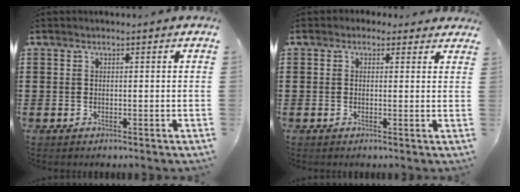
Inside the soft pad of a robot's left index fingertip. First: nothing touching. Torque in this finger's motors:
{"motor_torque": [0.86, -0.64, -0.08, -0.14]}